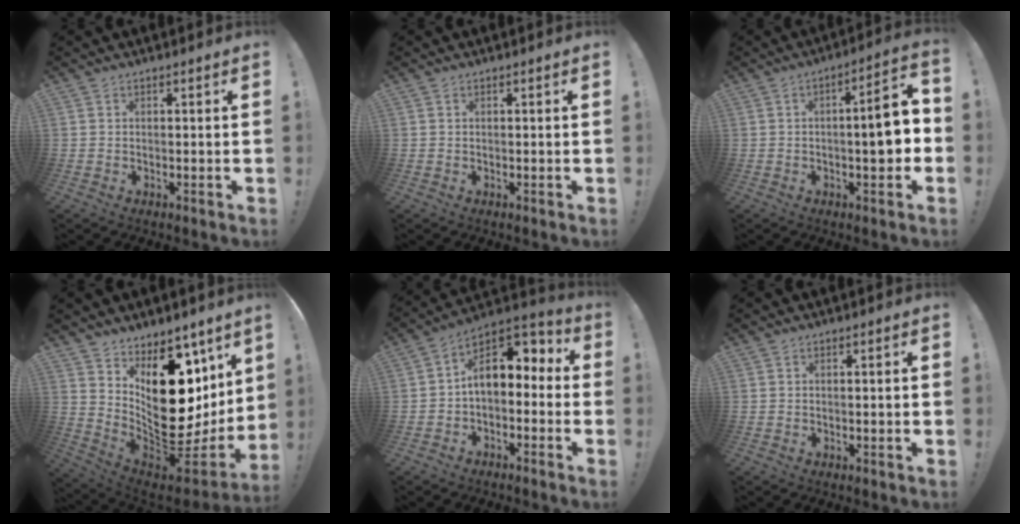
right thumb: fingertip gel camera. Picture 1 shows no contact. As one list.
[{"total": 0.0}, {"total": 10.3, "force": [-0.6, 2.3, 10.0], "torque": [-0.130, -0.002, -0.018]}, {"total": 24.0, "force": [4.0, 14.9, 18.5], "torque": [-0.255, -0.052, 0.105]}, {"total": 9.9, "force": [2.2, 6.6, 7.0], "torque": [-0.085, -0.013, 0.044]}, {"total": 0.8, "force": [-0.1, -0.3, 0.7], "torque": [-0.012, 0.000, -0.002]}]